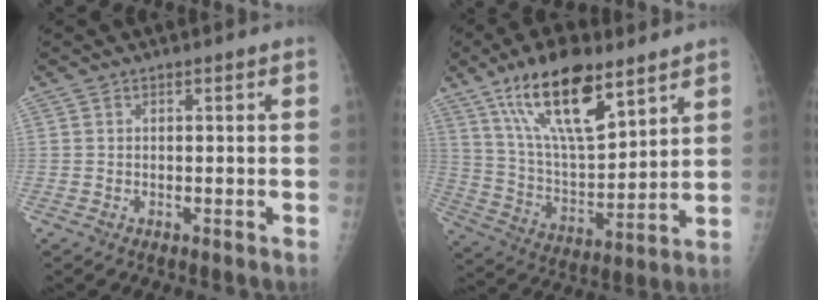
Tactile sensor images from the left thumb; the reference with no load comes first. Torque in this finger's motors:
{"motor_torque": [0.97, 0.09, 1.71, -1.07, 0.52]}